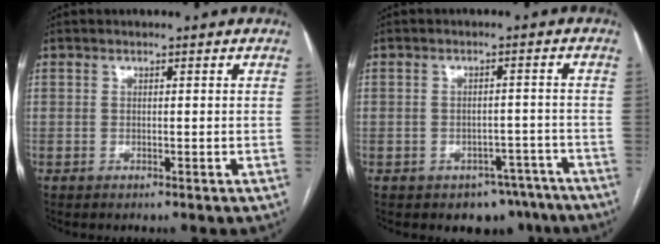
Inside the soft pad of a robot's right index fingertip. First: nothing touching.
{"total": 6.4, "force": [-4.8, 4.2, 0.9], "torque": [0.017, 0.021, -0.060]}